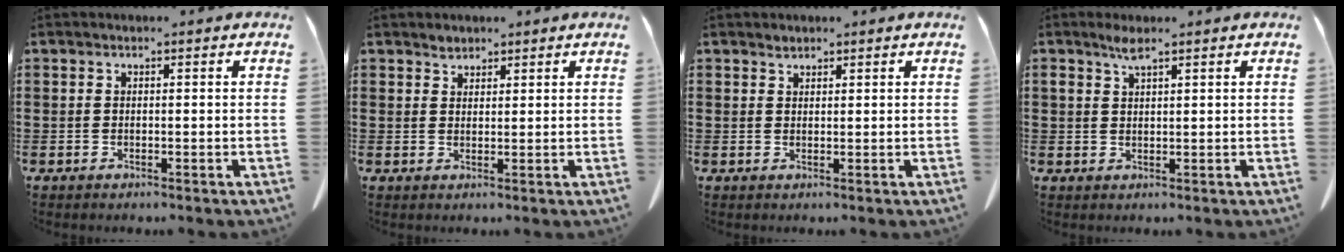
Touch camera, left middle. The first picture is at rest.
{"total": 1.5, "force": [1.3, 0.6, 0.1], "torque": [-0.005, 0.001, 0.026]}
{"total": 1.0, "force": [0.9, 0.4, 0.1], "torque": [-0.005, 0.000, 0.019]}
{"total": 2.3, "force": [1.6, 0.5, 1.6], "torque": [-0.034, 0.003, 0.029]}